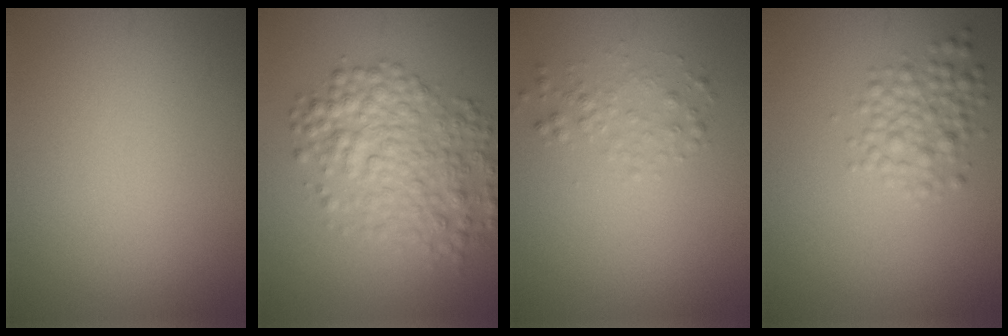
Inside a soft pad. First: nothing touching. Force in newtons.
{"total": 6.1, "press": 6.1, "slide": 0.1}
{"total": 1.6, "press": 1.6, "slide": 0.0}
{"total": 3.0, "press": 3.0, "slide": 0.1}